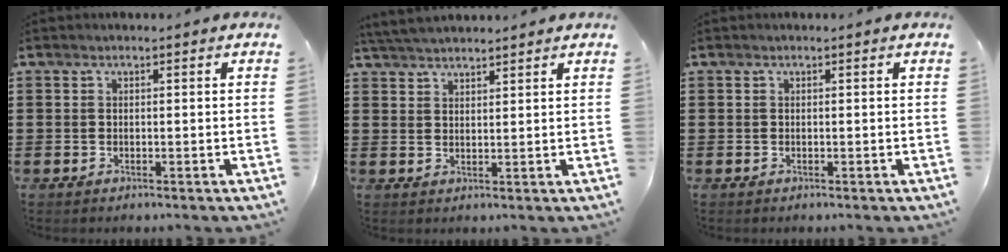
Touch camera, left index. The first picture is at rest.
{"total": 3.7, "force": [3.6, 0.3, 0.9], "torque": [-0.028, -0.003, 0.069]}
{"total": 0.0}